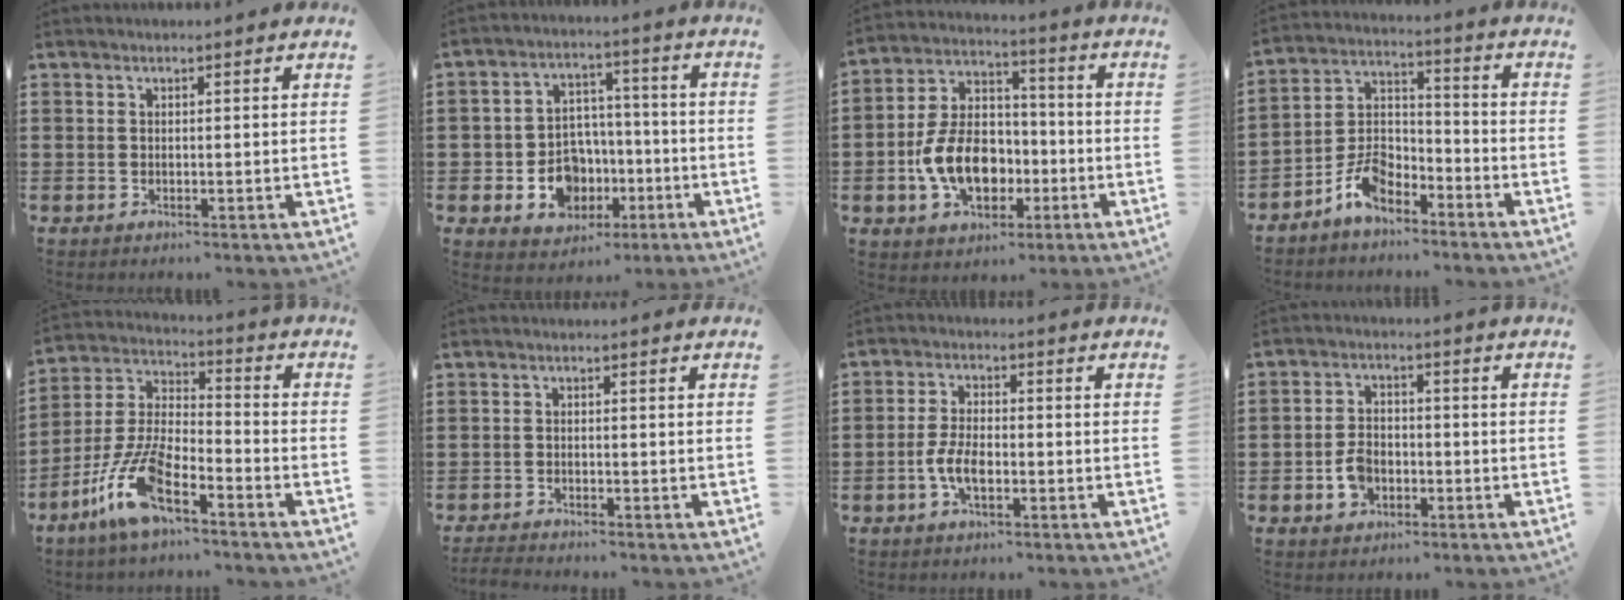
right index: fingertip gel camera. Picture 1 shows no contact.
{"total": 8.0, "force": [-2.5, 6.8, 3.3], "torque": [-0.070, 0.018, -0.037]}
{"total": 11.6, "force": [-2.9, 8.0, 7.9], "torque": [-0.165, 0.011, -0.054]}
{"total": 7.4, "force": [-5.6, 3.6, 3.4], "torque": [-0.084, 0.011, -0.111]}
{"total": 10.6, "force": [-7.2, 2.7, 7.2], "torque": [-0.182, -0.008, -0.145]}
{"total": 1.8, "force": [-1.8, 0.0, 0.1], "torque": [-0.005, 0.000, -0.038]}
{"total": 4.9, "force": [-1.6, 2.3, 4.0], "torque": [-0.097, -0.003, -0.035]}
{"total": 4.1, "force": [-1.7, 2.9, 2.3], "torque": [-0.054, 0.002, -0.033]}